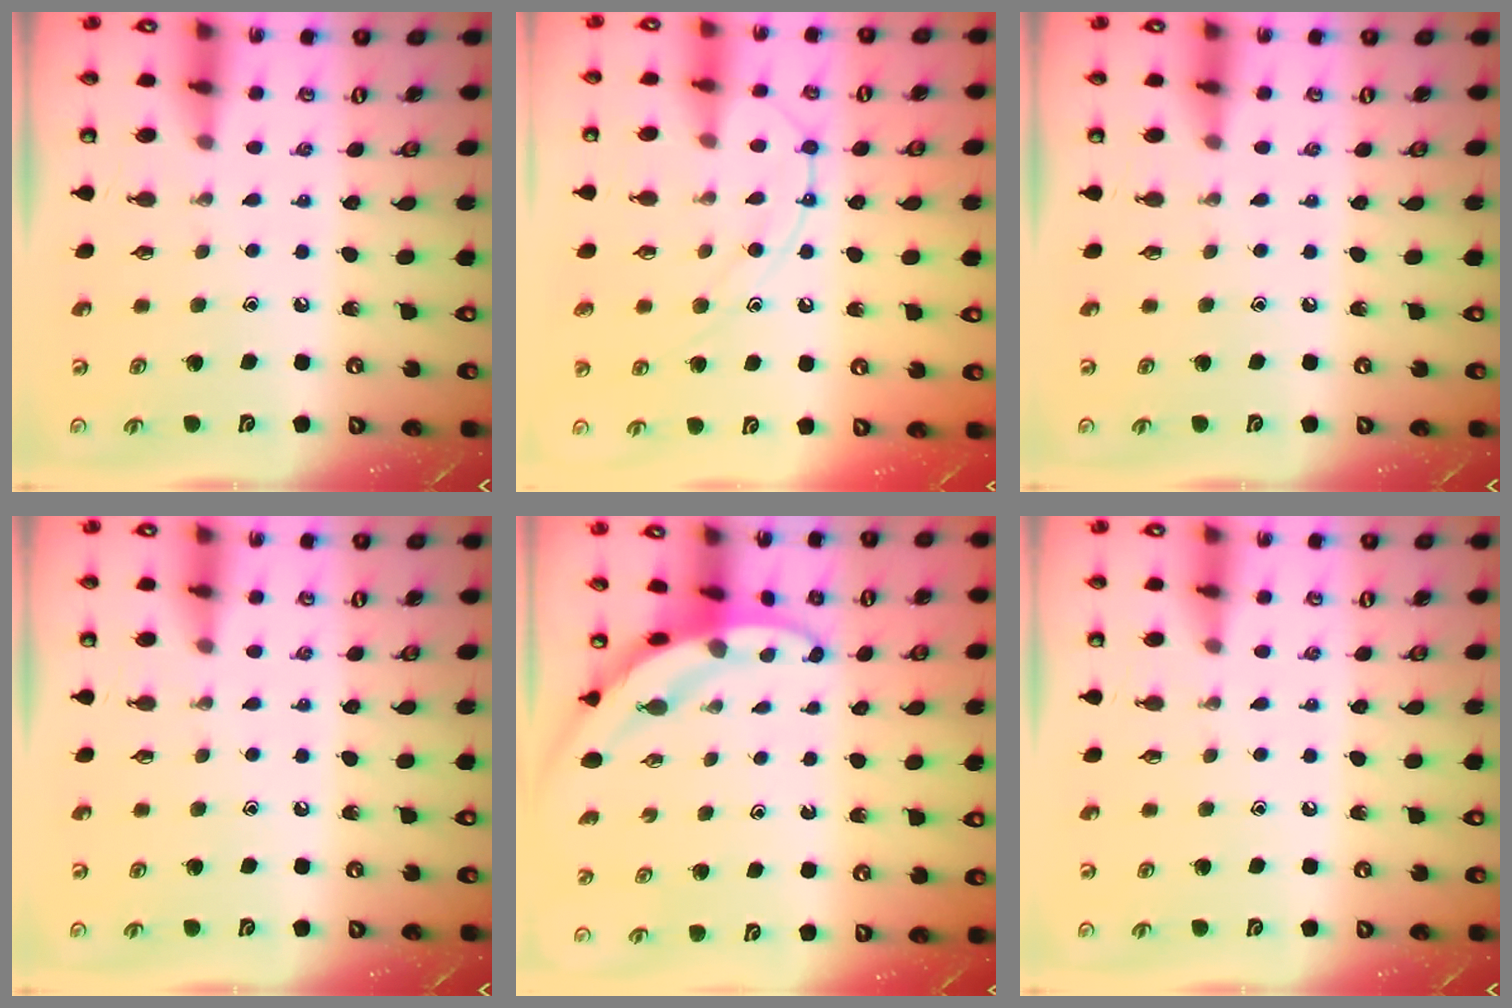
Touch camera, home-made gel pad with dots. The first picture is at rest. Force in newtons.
{"total": 12.3, "press": 12.2, "slide": 1.1}
{"total": 0.0}
{"total": 0.0}
{"total": 3.3, "press": 3.3, "slide": 0.1}
{"total": 0.0}